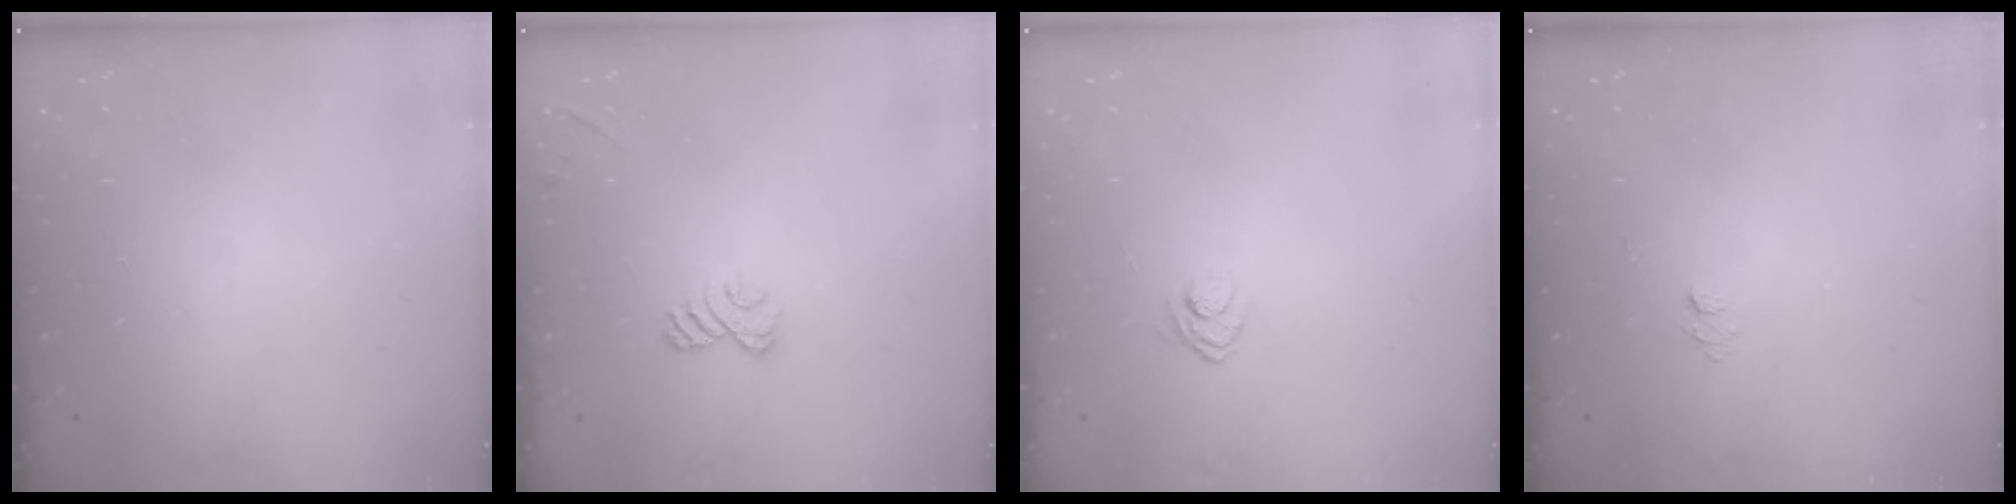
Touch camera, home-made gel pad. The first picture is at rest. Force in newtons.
{"total": 6.7, "press": 6.6, "slide": 1.2}
{"total": 3.3, "press": 3.1, "slide": 1.0}
{"total": 4.0, "press": 4.0, "slide": 0.3}